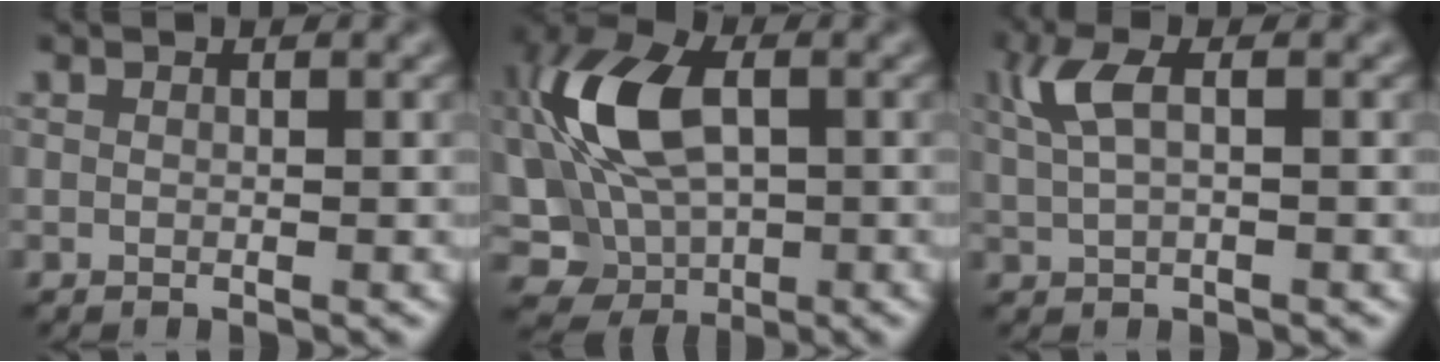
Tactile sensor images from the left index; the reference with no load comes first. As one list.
[{"total": 10.9, "force": [1.1, 7.1, 8.2], "torque": [-0.177, 0.005, 0.014]}, {"total": 3.3, "force": [1.2, 1.2, 2.8], "torque": [-0.066, 0.007, 0.022]}]